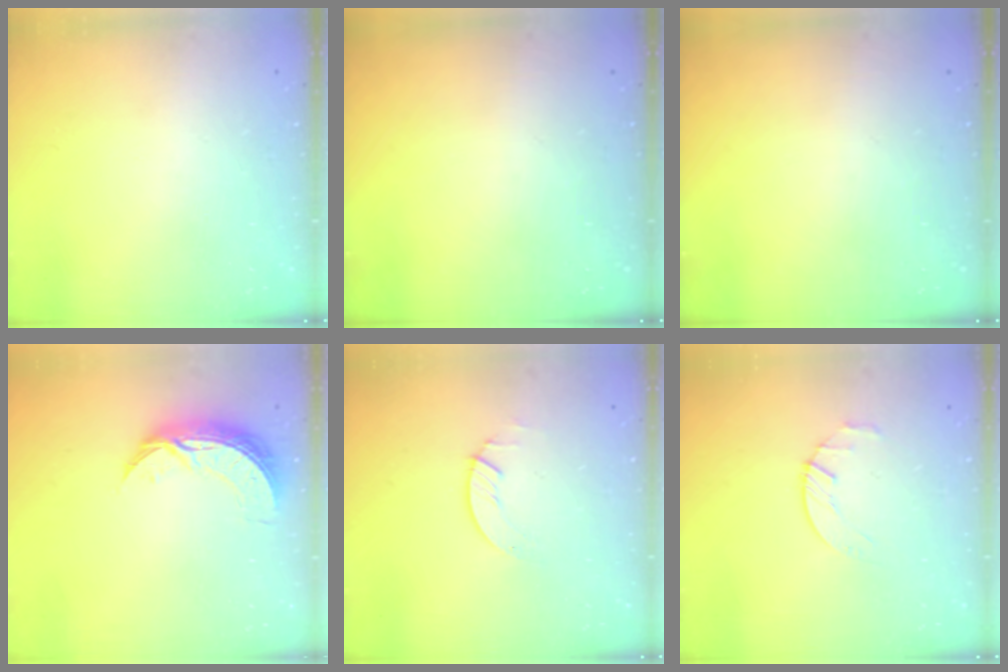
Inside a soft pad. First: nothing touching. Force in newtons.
{"total": 0.0}
{"total": 0.0}
{"total": 8.0, "press": 8.0, "slide": 0.7}
{"total": 1.4, "press": 1.4, "slide": 0.2}
{"total": 2.7, "press": 2.6, "slide": 0.3}